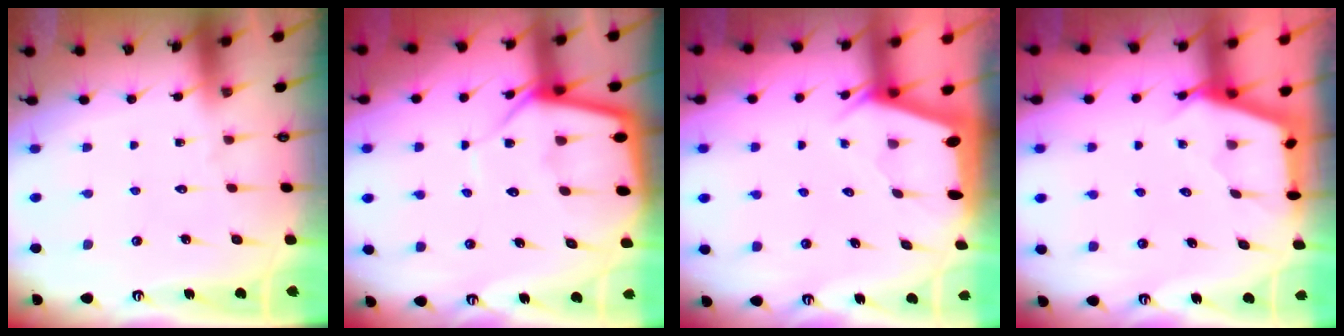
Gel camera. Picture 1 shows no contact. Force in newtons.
{"total": 9.4, "press": 9.4, "slide": 0.9}
{"total": 1.9, "press": 1.9, "slide": 0.3}
{"total": 2.9, "press": 2.8, "slide": 0.4}